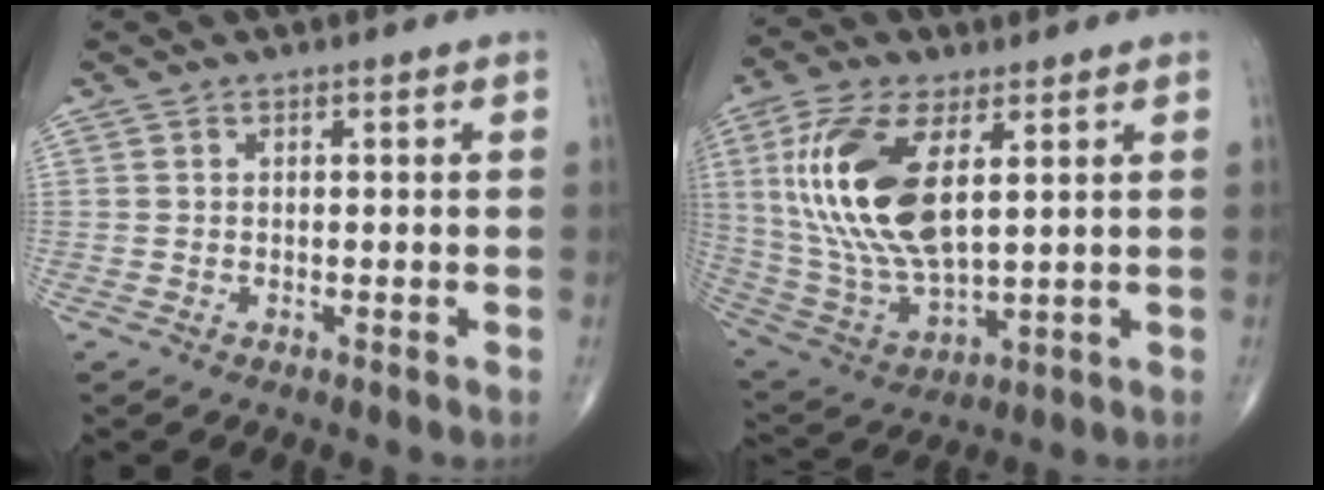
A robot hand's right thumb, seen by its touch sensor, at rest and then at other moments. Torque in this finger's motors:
{"motor_torque": [-0.67, 1.93, 1.87, 0.88, 0.20]}